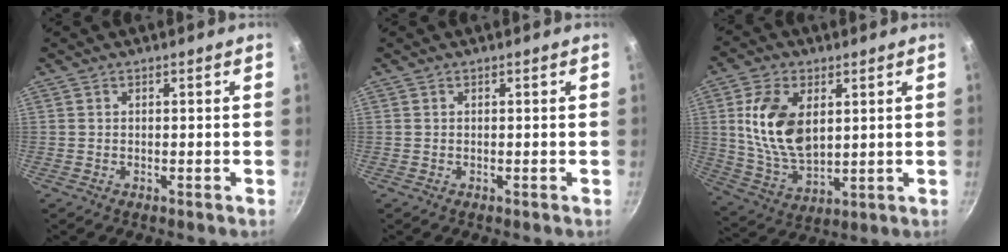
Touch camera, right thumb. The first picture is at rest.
{"total": 0.0}
{"total": 14.0, "force": [3.2, 8.4, 10.8], "torque": [-0.188, -0.021, 0.072]}